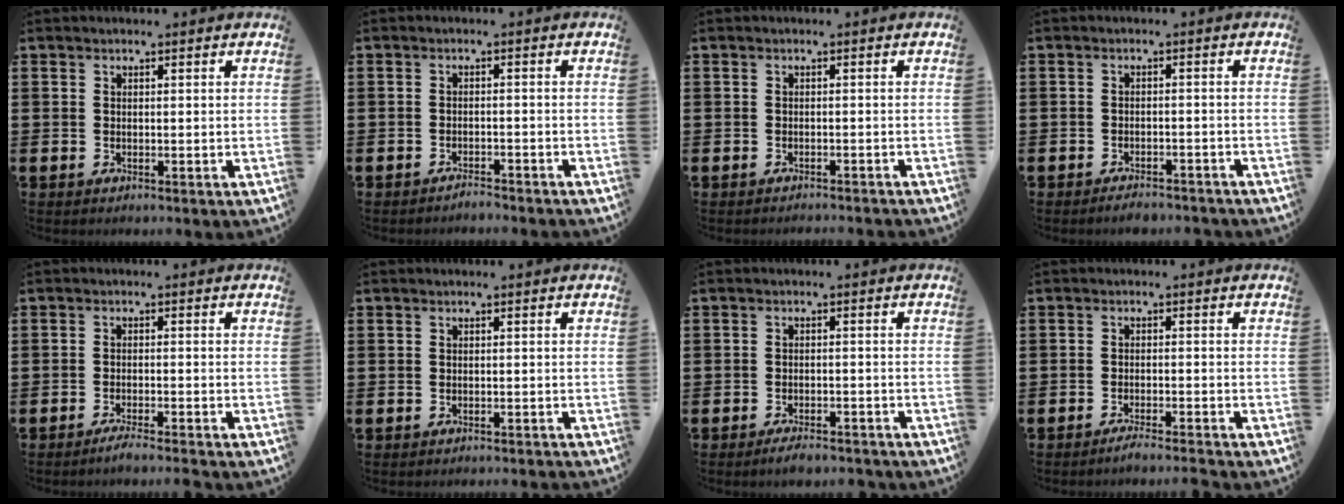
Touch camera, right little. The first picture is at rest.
{"total": 1.6, "force": [-1.6, 0.0, 0.1], "torque": [-0.005, 0.003, -0.032]}
{"total": 0.8, "force": [-0.8, -0.1, 0.0], "torque": [0.007, -0.004, -0.019]}
{"total": 1.9, "force": [-1.9, 0.1, 0.4], "torque": [-0.009, 0.002, -0.037]}
{"total": 1.9, "force": [-1.7, -0.2, 0.9], "torque": [-0.013, 0.002, -0.033]}
{"total": 0.7, "force": [-0.7, -0.1, 0.1], "torque": [-0.001, -0.002, -0.014]}
{"total": 2.3, "force": [-2.1, 0.2, 0.9], "torque": [-0.015, 0.006, -0.041]}
{"total": 2.0, "force": [-1.8, -0.2, 0.7], "torque": [-0.010, 0.002, -0.035]}